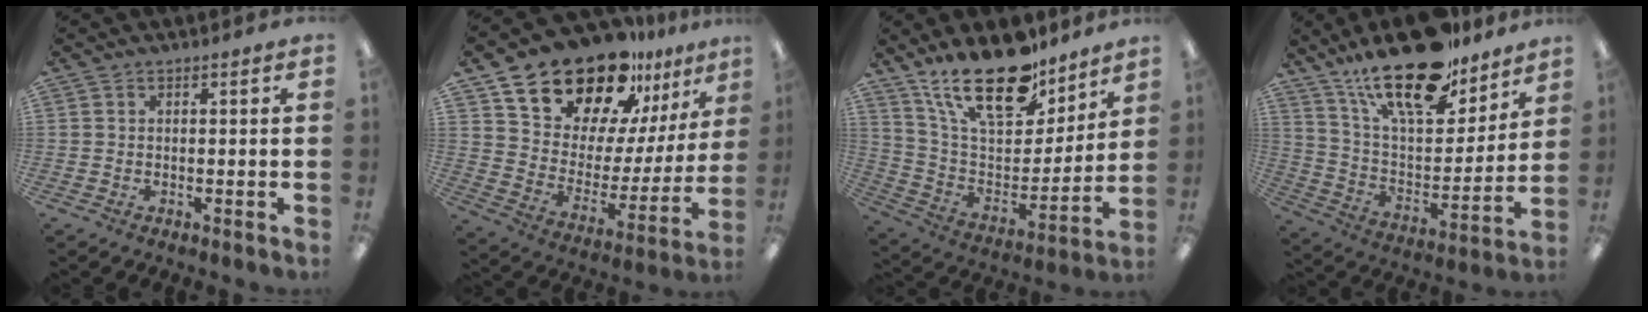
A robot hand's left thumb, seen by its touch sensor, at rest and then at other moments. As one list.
[{"total": 21.9, "force": [18.2, 9.5, 7.6], "torque": [-0.140, -0.133, 0.326]}, {"total": 22.1, "force": [16.1, 9.5, 11.8], "torque": [-0.207, -0.099, 0.286]}, {"total": 23.0, "force": [17.0, 8.6, 12.9], "torque": [-0.214, -0.105, 0.294]}]